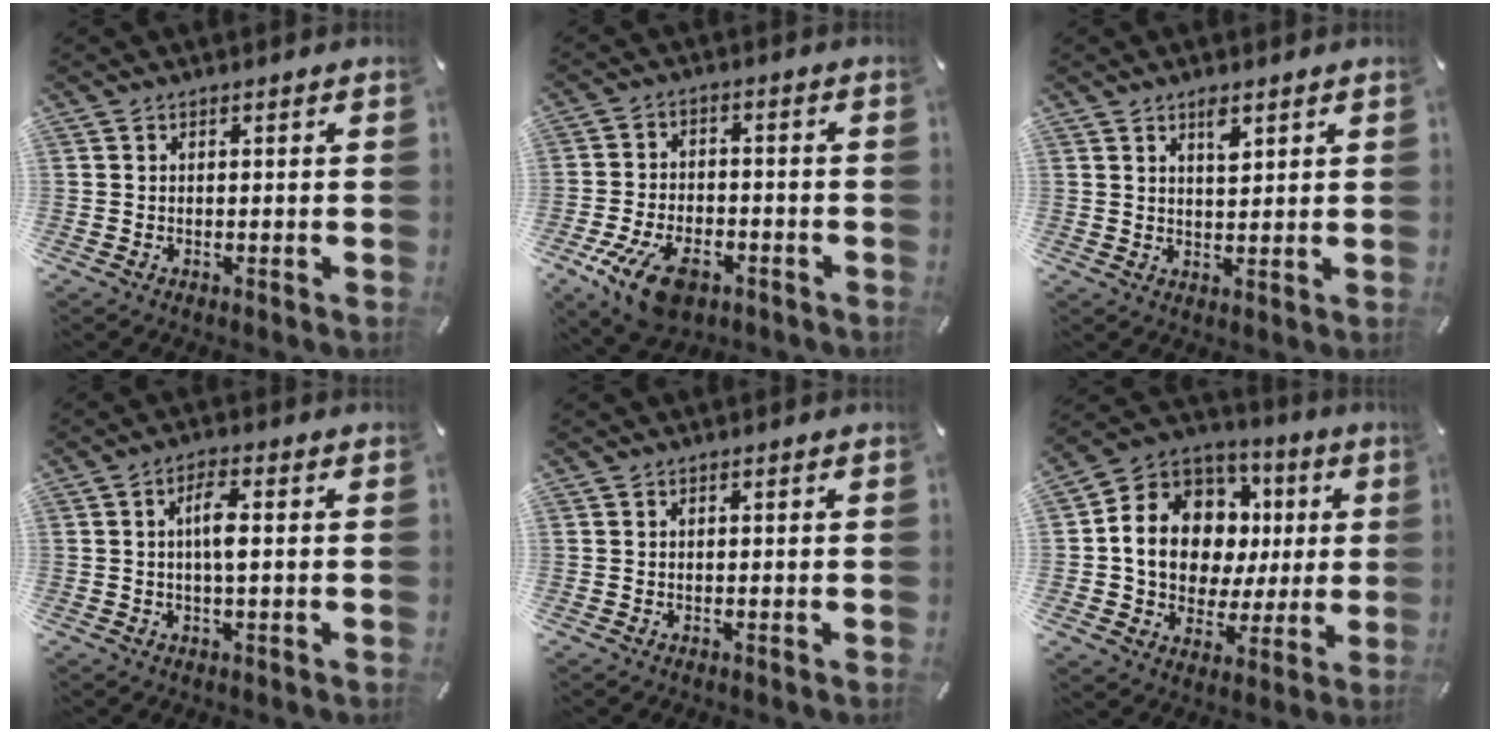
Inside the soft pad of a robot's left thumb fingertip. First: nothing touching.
{"total": 11.0, "force": [-5.9, 6.2, 6.9], "torque": [-0.141, 0.025, -0.104]}
{"total": 3.6, "force": [2.3, 1.5, 2.4], "torque": [-0.028, -0.009, 0.035]}
{"total": 5.0, "force": [0.2, 1.2, 4.9], "torque": [-0.094, 0.004, 0.001]}
{"total": 0.0}
{"total": 14.3, "force": [1.8, 12.3, 7.2], "torque": [-0.139, -0.012, 0.045]}